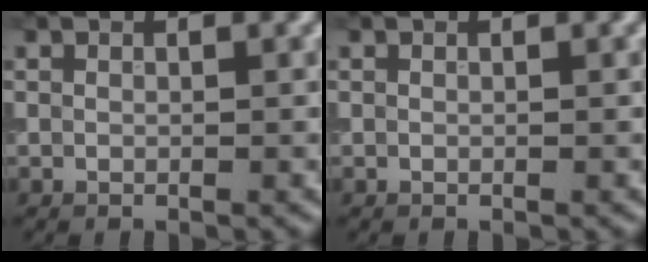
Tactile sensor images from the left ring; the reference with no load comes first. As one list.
[{"total": 0.0}]